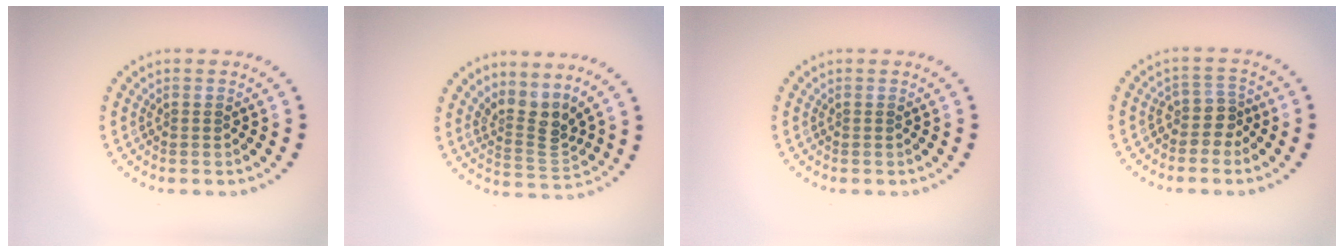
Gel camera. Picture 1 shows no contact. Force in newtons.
{"total": 3.3, "press": 2.3, "slide": 2.4}
{"total": 0.0}
{"total": 2.2, "press": 1.6, "slide": 1.5}